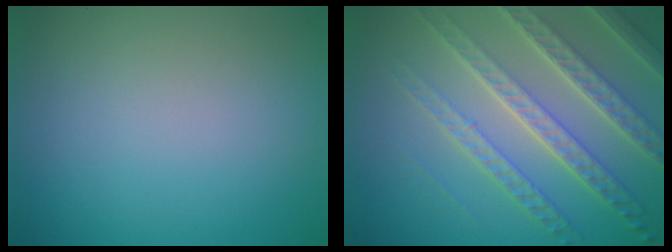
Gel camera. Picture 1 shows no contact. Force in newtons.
{"total": 8.0, "press": 5.5, "slide": 5.9}